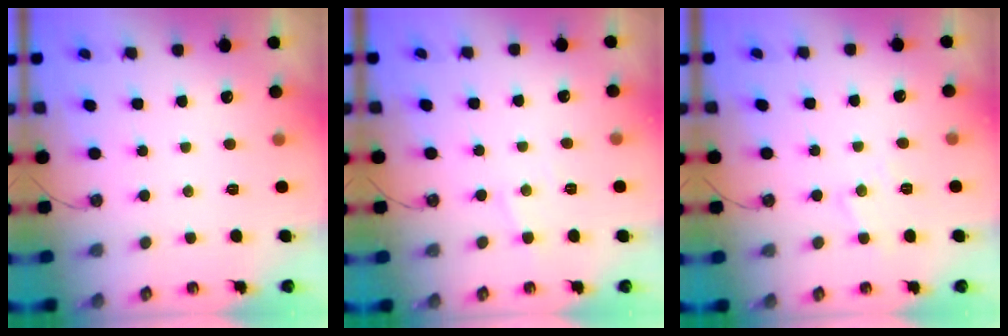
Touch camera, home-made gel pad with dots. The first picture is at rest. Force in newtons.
{"total": 4.4, "press": 4.3, "slide": 0.6}
{"total": 6.4, "press": 6.4, "slide": 0.4}